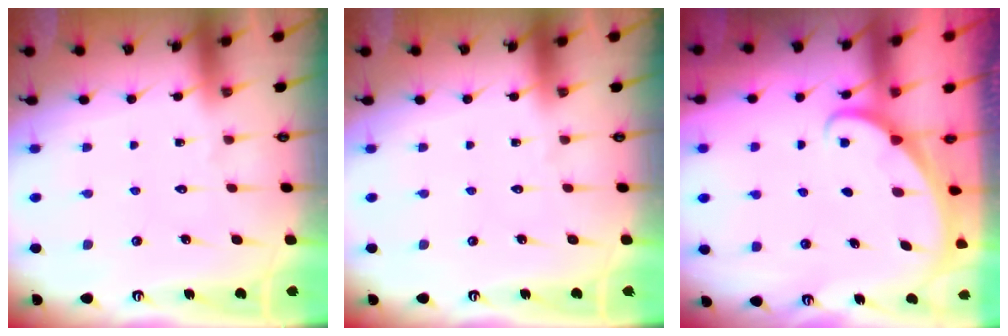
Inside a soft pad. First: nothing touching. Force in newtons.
{"total": 0.0}
{"total": 1.6, "press": 1.6, "slide": 0.1}